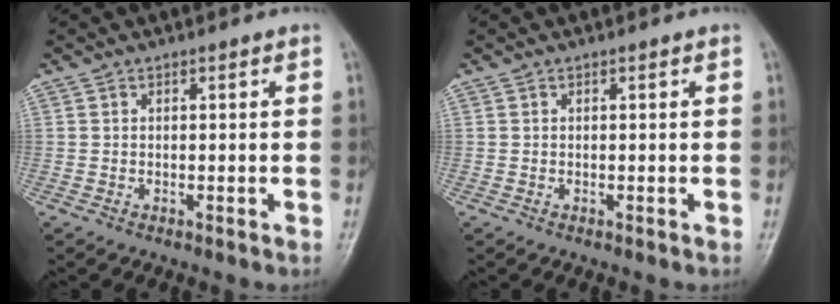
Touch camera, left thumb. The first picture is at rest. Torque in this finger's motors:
{"motor_torque": [0.00, 0.00, -0.02, -0.02, 0.00]}